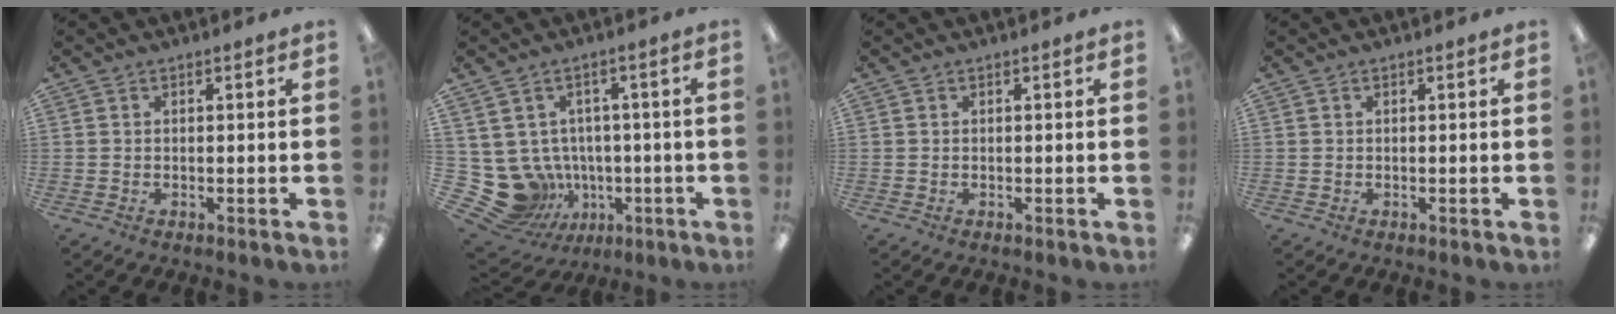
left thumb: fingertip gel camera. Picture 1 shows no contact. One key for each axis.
{"total": 11.5, "fx": -1.9, "fy": 10.7, "fz": 3.7, "tx": -0.118, "ty": -0.010, "tz": -0.017}
{"total": 0.0}
{"total": 0.0}